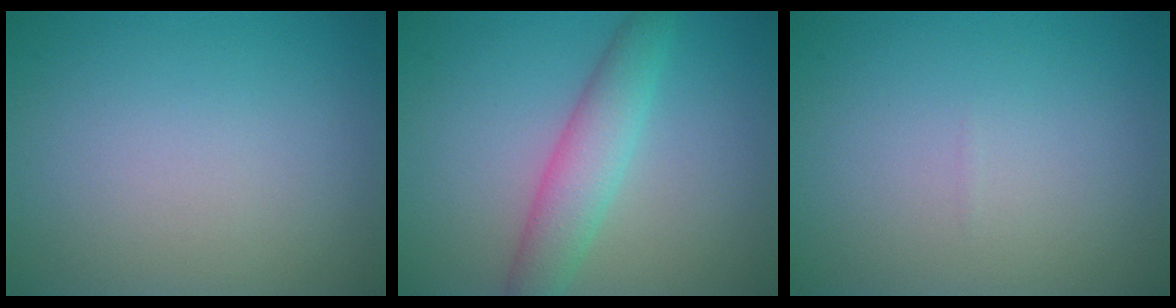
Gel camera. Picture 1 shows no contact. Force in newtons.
{"total": 4.0, "press": 4.0, "slide": 0.1}
{"total": 0.0}